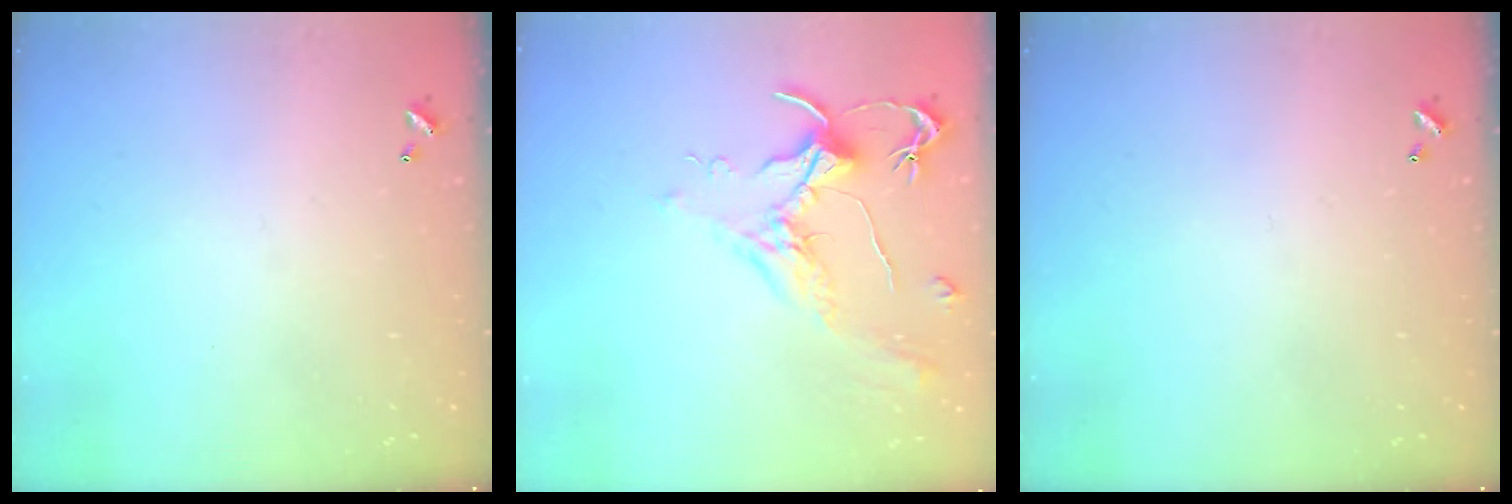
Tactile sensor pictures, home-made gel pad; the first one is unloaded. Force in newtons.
{"total": 1.8, "press": 1.7, "slide": 0.8}
{"total": 0.0}